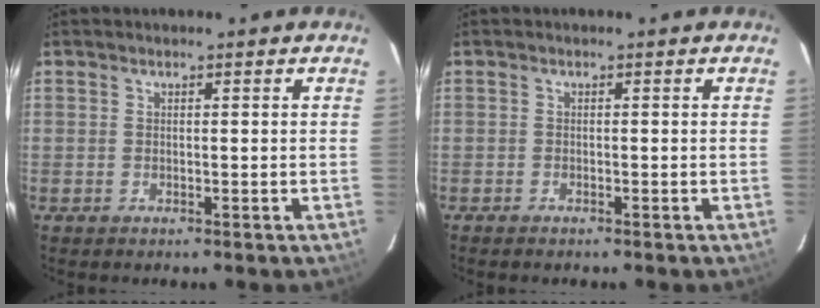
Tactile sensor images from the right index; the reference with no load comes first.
{"total": 1.1, "force": [-1.0, 0.3, 0.4], "torque": [-0.014, -0.002, -0.019]}